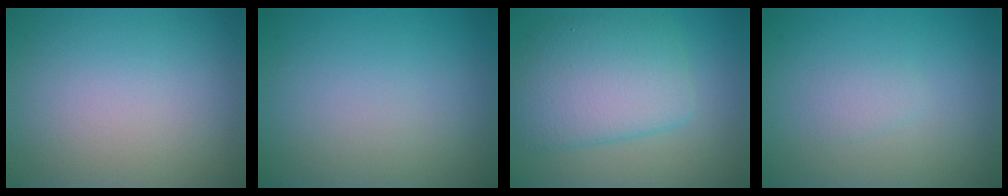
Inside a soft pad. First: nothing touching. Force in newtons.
{"total": 0.0}
{"total": 6.7, "press": 6.7, "slide": 0.1}
{"total": 0.9, "press": 0.9, "slide": 0.1}